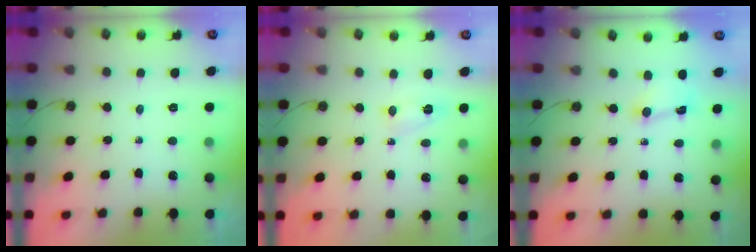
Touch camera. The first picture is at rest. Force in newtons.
{"total": 4.0, "press": 3.8, "slide": 1.3}
{"total": 1.8, "press": 1.7, "slide": 0.5}